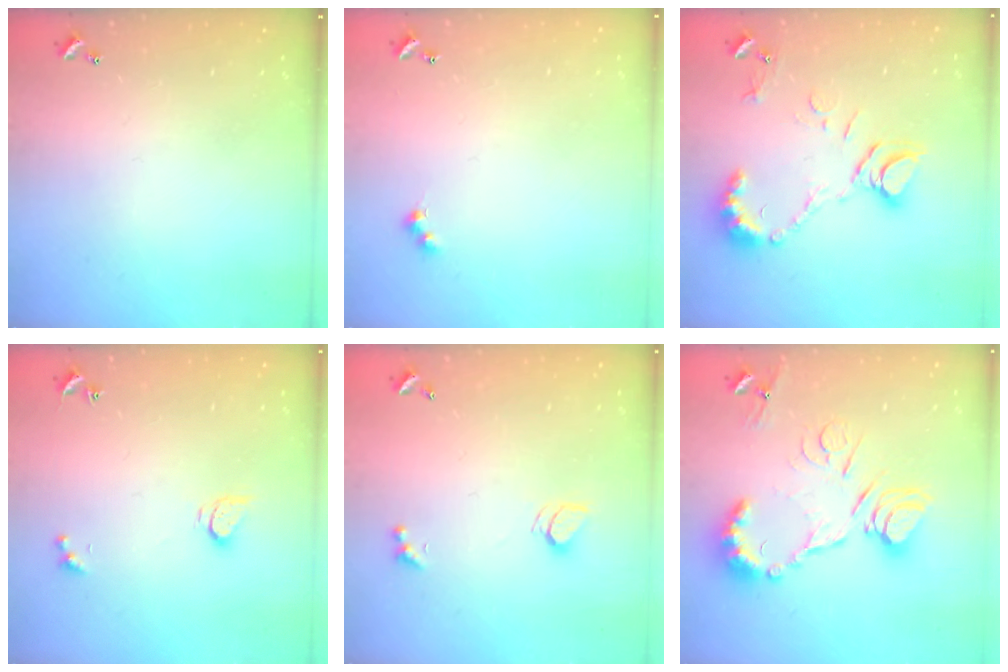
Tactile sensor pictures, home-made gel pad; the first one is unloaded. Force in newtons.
{"total": 3.0, "press": 2.9, "slide": 0.5}
{"total": 11.1, "press": 11.0, "slide": 1.3}
{"total": 2.9, "press": 2.9, "slide": 0.5}
{"total": 2.5, "press": 2.4, "slide": 0.6}
{"total": 15.6, "press": 15.5, "slide": 1.7}